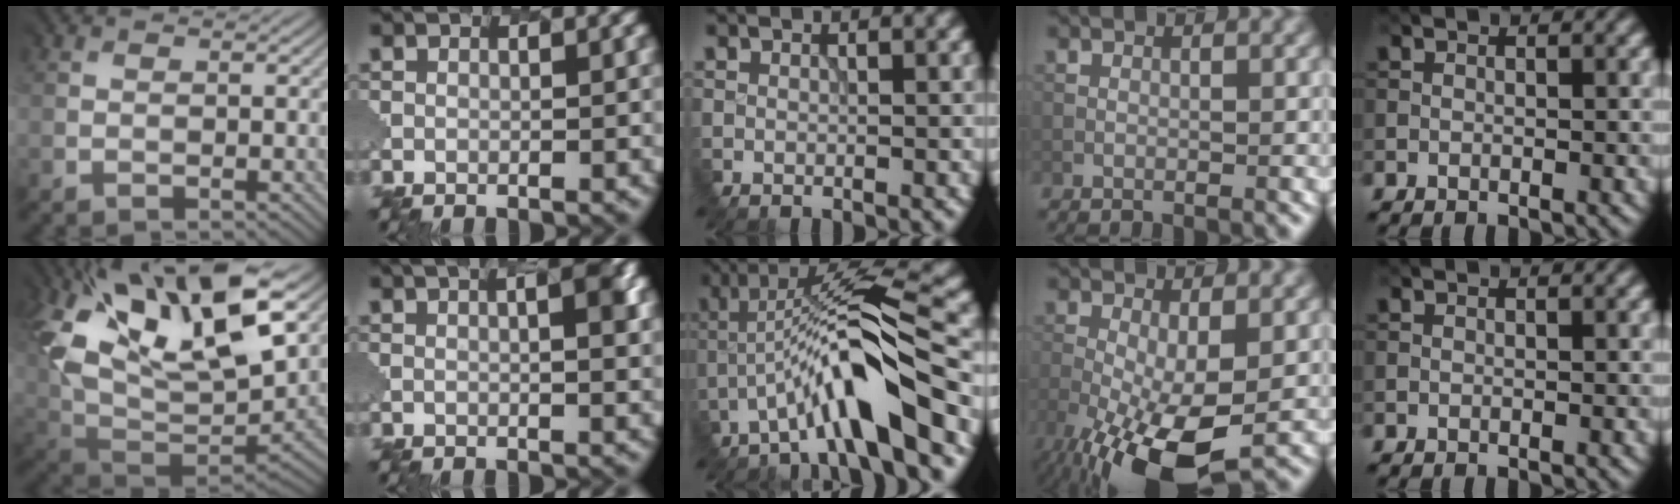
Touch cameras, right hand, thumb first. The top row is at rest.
{"thumb": {"total": 18.8, "force": [8.3, 10.1, 13.6], "torque": [-0.300, 0.009, 0.174]}, "index": {"total": 3.7, "force": [2.3, 1.3, 2.6], "torque": [-0.002, 0.040, -0.011]}, "middle": {"total": 8.8, "force": [-4.3, 1.1, 7.7], "torque": [-0.132, 0.020, -0.080]}, "ring": {"total": 9.8, "force": [-4.1, 3.5, 8.2], "torque": [-0.181, -0.030, -0.066]}}